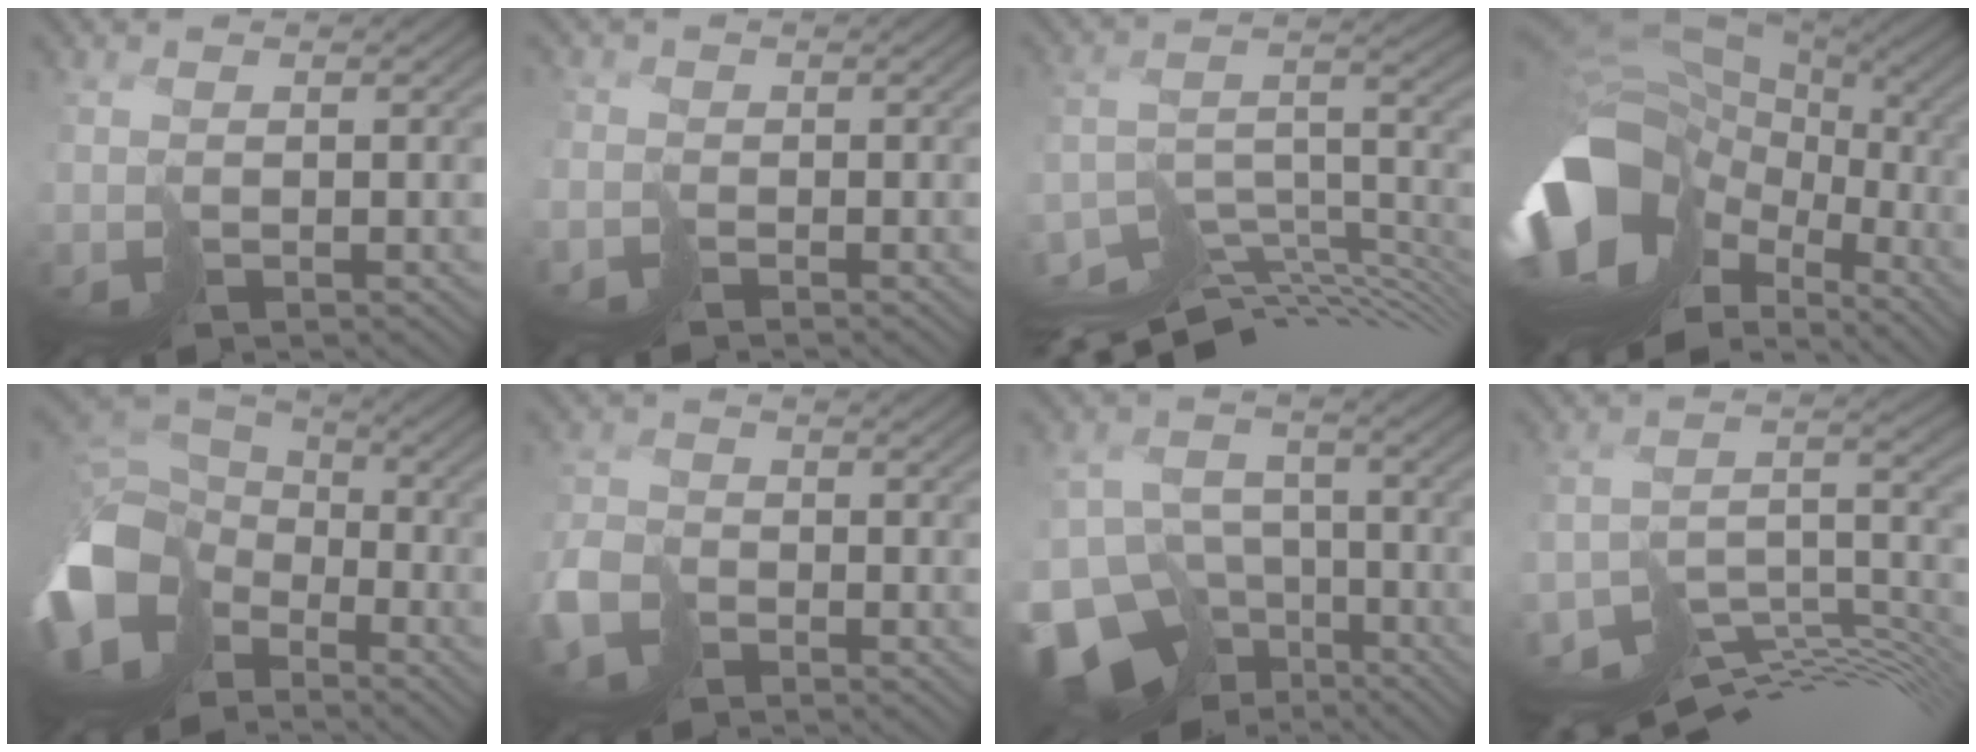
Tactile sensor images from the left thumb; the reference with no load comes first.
{"total": 2.3, "force": [-1.8, 1.2, -0.5], "torque": [0.019, -0.002, -0.051]}
{"total": 13.4, "force": [-10.7, 3.5, 7.2], "torque": [-0.132, 0.002, -0.172]}
{"total": 19.4, "force": [-5.8, 13.5, 12.7], "torque": [-0.299, -0.043, -0.086]}
{"total": 16.1, "force": [-6.5, 11.6, 9.1], "torque": [-0.251, -0.049, -0.110]}
{"total": 4.5, "force": [-2.9, 2.9, 1.9], "torque": [-0.044, -0.004, -0.068]}
{"total": 15.1, "force": [-9.4, 10.1, 6.0], "torque": [-0.161, -0.042, -0.140]}
{"total": 12.0, "force": [-9.6, 3.1, 6.5], "torque": [-0.105, -0.014, -0.149]}